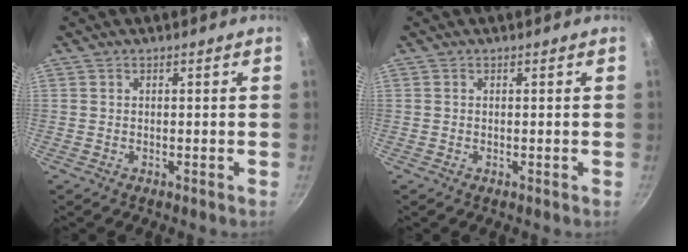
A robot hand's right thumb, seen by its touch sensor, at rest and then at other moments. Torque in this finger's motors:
{"motor_torque": [-0.65, -0.32, -0.14, -0.09, 0.05]}